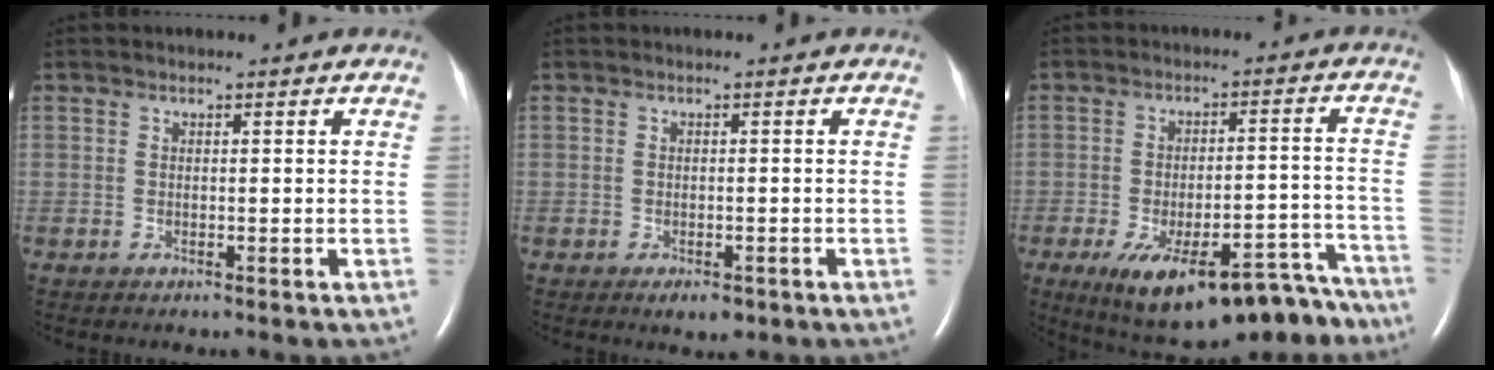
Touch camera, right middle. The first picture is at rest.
{"total": 2.5, "force": [-1.5, 1.3, 1.6], "torque": [-0.021, -0.002, -0.011]}
{"total": 21.2, "force": [-16.4, 6.7, 11.7], "torque": [-0.116, 0.017, -0.218]}